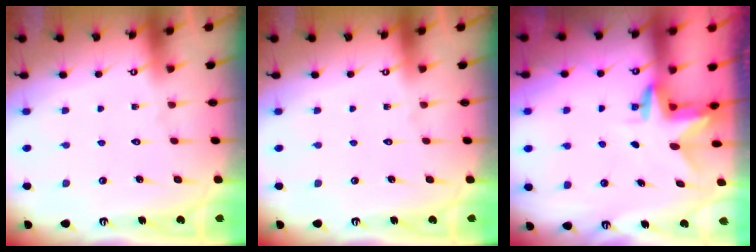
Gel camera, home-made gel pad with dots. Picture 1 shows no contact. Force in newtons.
{"total": 0.0}
{"total": 3.0, "press": 3.0, "slide": 0.2}